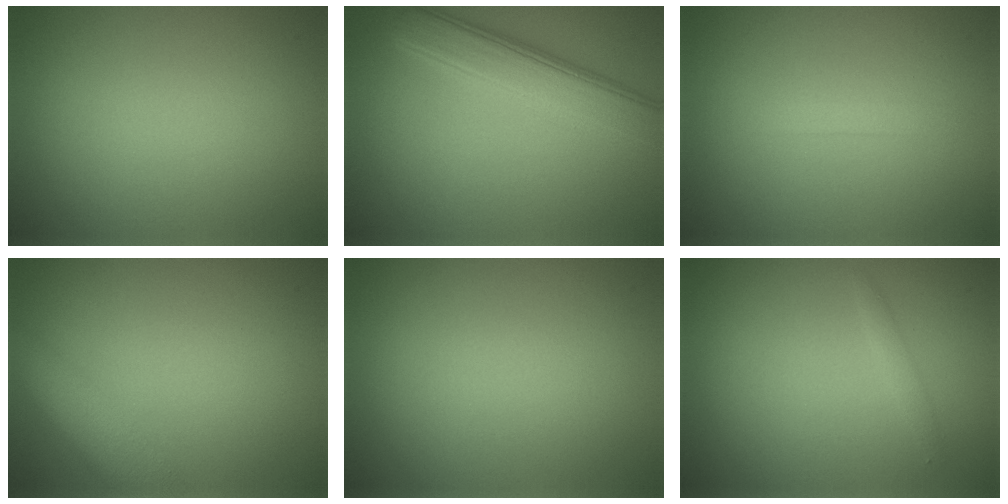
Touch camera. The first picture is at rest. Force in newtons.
{"total": 5.8, "press": 5.8, "slide": 0.3}
{"total": 0.9, "press": 0.9, "slide": 0.0}
{"total": 4.3, "press": 4.3, "slide": 0.1}
{"total": 0.0}
{"total": 0.8, "press": 0.8, "slide": 0.1}